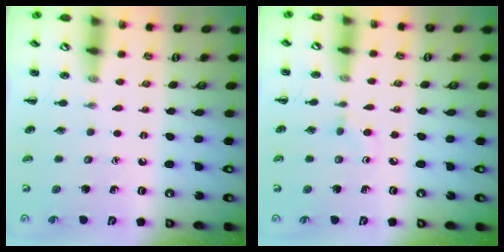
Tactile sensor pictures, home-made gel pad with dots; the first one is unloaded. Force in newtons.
{"total": 4.1, "press": 3.8, "slide": 1.6}